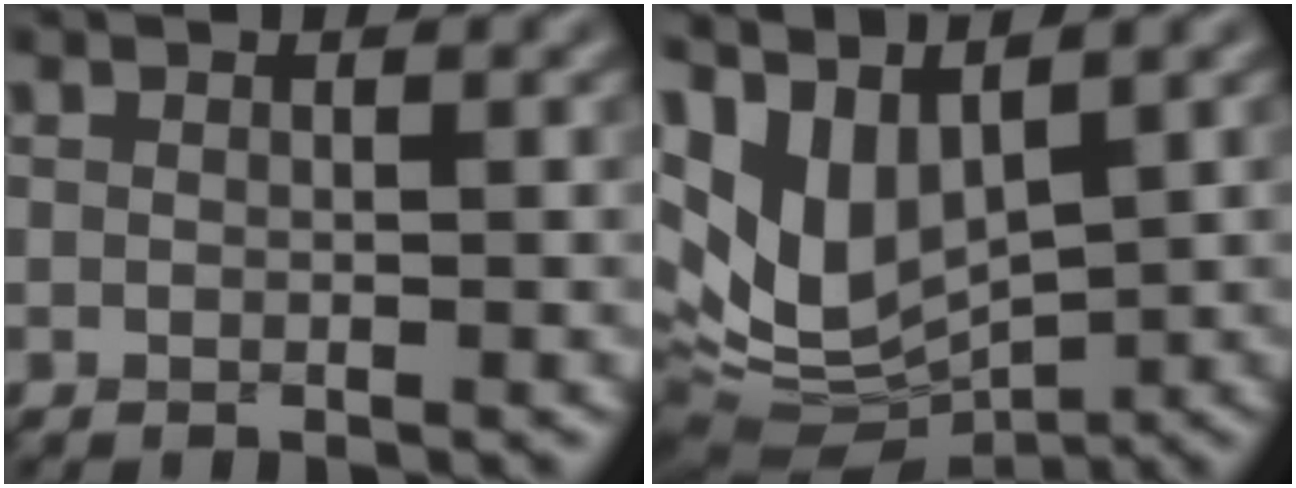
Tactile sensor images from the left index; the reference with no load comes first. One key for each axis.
{"total": 8.0, "fx": 2.5, "fy": 4.5, "fz": 6.1, "tx": -0.128, "ty": -0.011, "tz": 0.066}